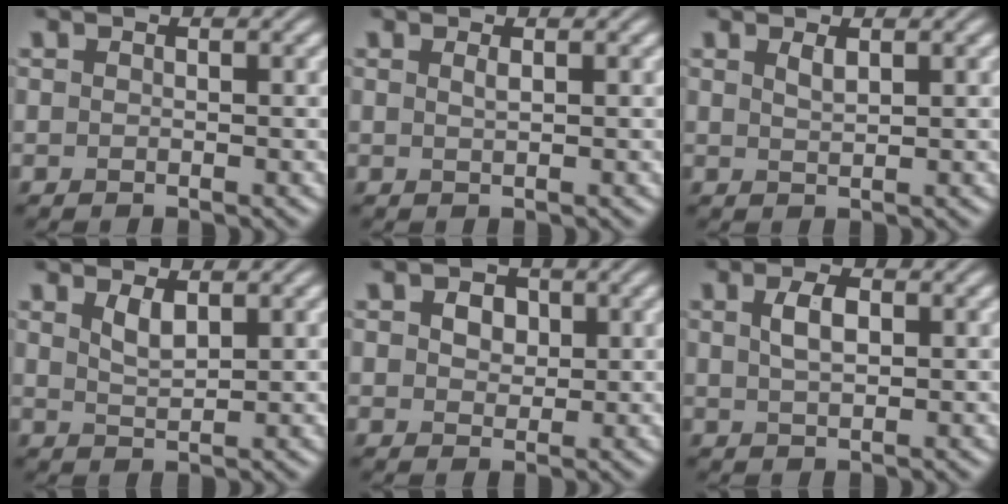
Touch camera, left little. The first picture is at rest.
{"total": 0.8, "force": [0.4, 0.2, 0.7], "torque": [-0.009, 0.002, 0.006]}
{"total": 1.2, "force": [0.8, 0.3, 0.8], "torque": [-0.017, 0.001, 0.015]}
{"total": 1.9, "force": [1.1, 0.6, 1.4], "torque": [-0.031, -0.003, 0.025]}
{"total": 3.0, "force": [1.2, 2.2, 1.8], "torque": [-0.032, 0.008, 0.008]}
{"total": 2.6, "force": [0.7, 1.3, 2.1], "torque": [-0.046, 0.003, 0.015]}